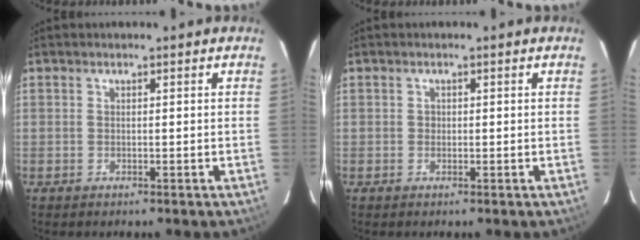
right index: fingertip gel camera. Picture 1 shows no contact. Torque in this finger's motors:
{"motor_torque": [0.10, 0.01, 0.05, 0.01]}